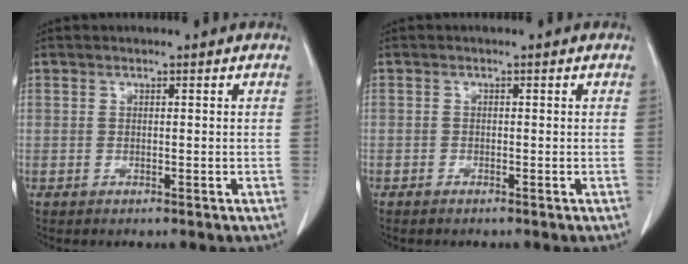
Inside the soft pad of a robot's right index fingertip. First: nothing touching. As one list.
[{"total": 0.5, "force": [-0.5, 0.2, 0.0], "torque": [-0.001, 0.001, -0.010]}]